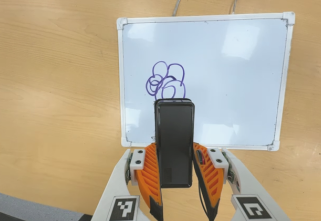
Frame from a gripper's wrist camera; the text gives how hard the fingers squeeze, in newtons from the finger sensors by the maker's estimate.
{"total": 3.7, "left": 2.5, "right": 5.0}